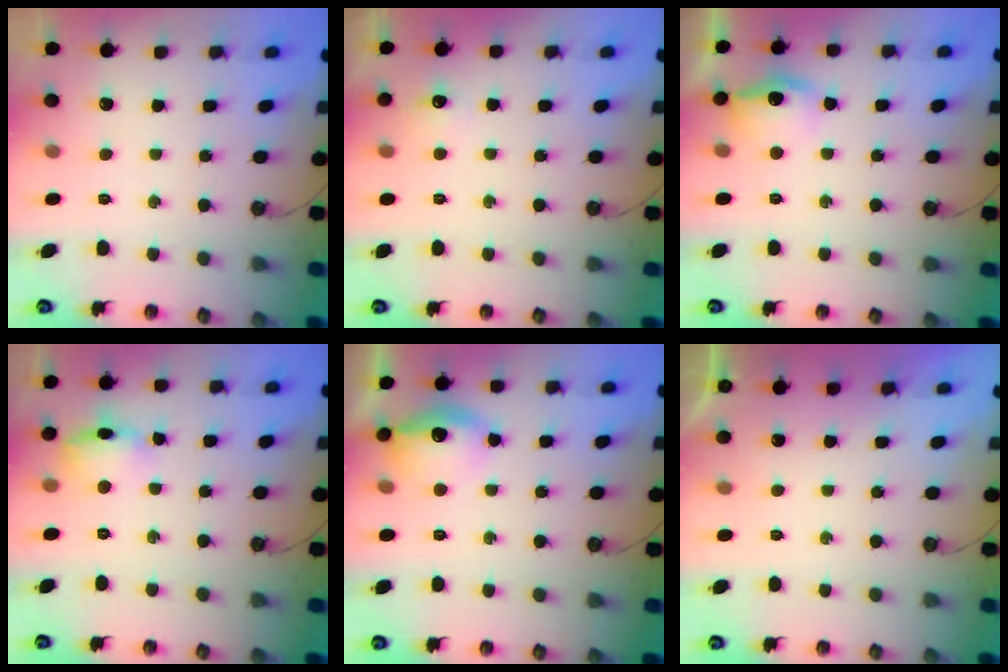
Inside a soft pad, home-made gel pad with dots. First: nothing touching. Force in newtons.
{"total": 5.6, "press": 5.6, "slide": 0.8}
{"total": 12.0, "press": 11.9, "slide": 0.9}
{"total": 10.3, "press": 10.3, "slide": 1.1}
{"total": 13.9, "press": 13.9, "slide": 1.1}
{"total": 0.0}